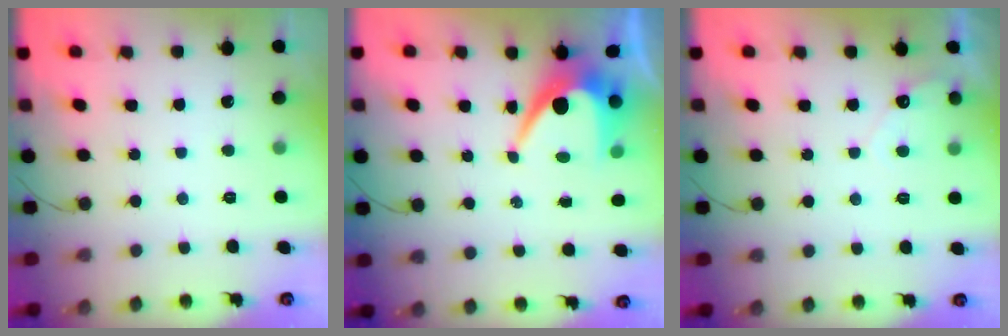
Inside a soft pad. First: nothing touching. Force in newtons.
{"total": 7.6, "press": 7.5, "slide": 0.7}
{"total": 3.7, "press": 3.7, "slide": 0.1}